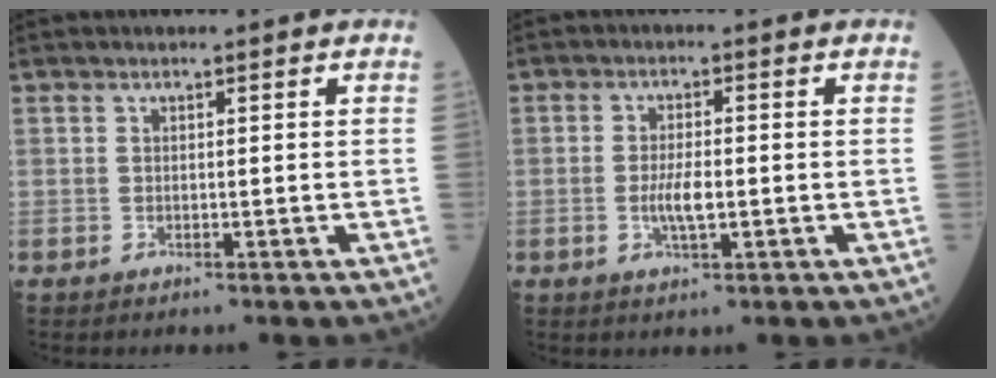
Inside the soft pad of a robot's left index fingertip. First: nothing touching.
{"total": 3.8, "force": [-0.9, 0.9, 3.5], "torque": [-0.073, -0.006, -0.017]}